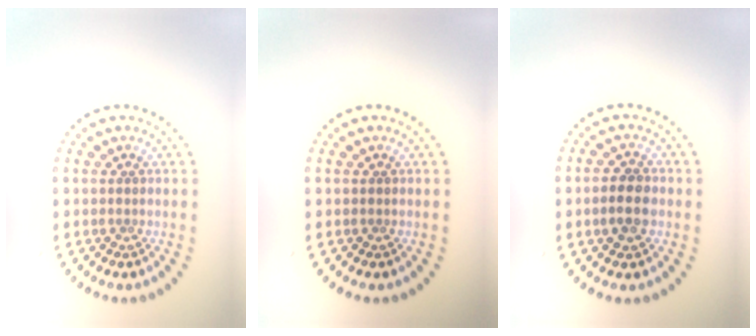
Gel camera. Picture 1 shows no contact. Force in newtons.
{"total": 0.0}
{"total": 2.8, "press": 2.8, "slide": 0.4}